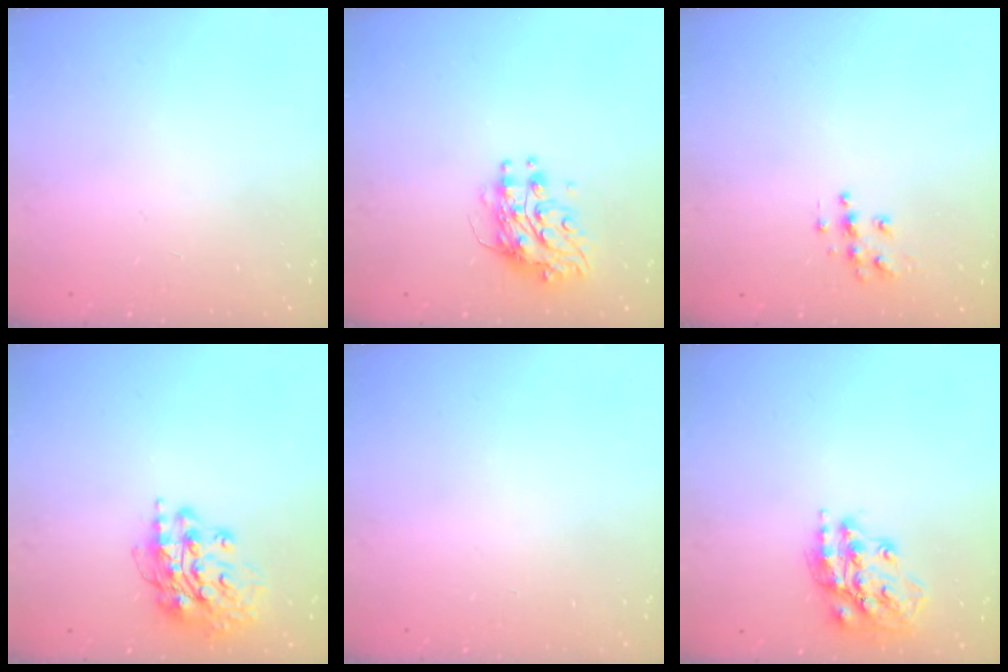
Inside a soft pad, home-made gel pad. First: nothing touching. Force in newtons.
{"total": 8.9, "press": 8.9, "slide": 0.5}
{"total": 6.1, "press": 6.1, "slide": 0.3}
{"total": 15.0, "press": 14.9, "slide": 1.6}
{"total": 0.0}
{"total": 16.1, "press": 16.1, "slide": 1.5}